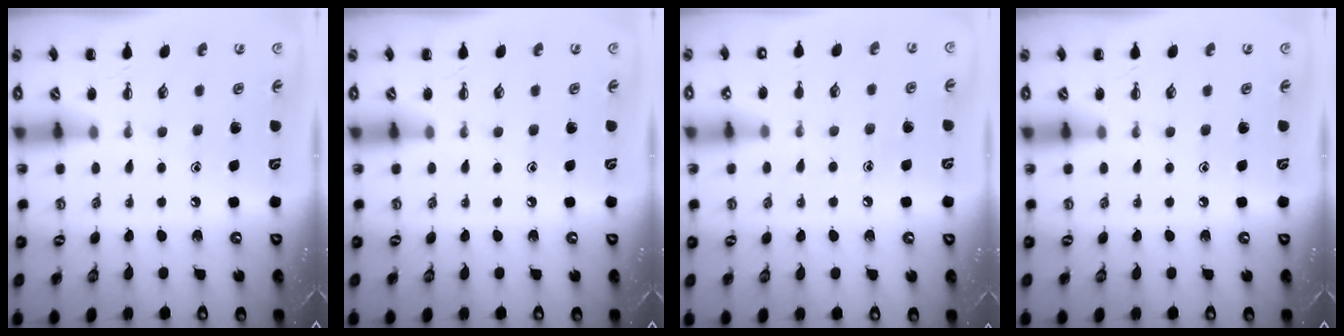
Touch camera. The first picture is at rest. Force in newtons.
{"total": 0.0}
{"total": 6.1, "press": 5.9, "slide": 1.7}
{"total": 0.0}